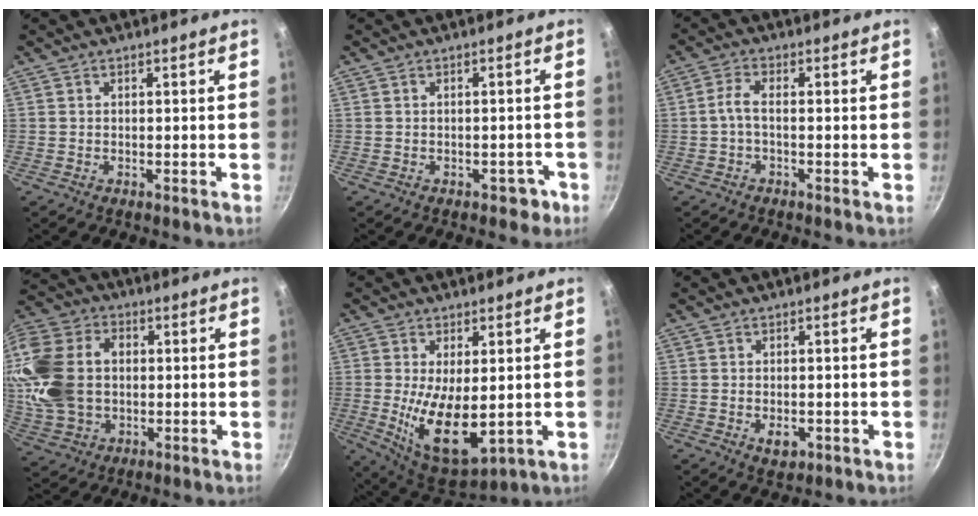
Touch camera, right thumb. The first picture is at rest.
{"total": 2.9, "force": [-1.4, 2.0, 1.5], "torque": [0.003, 0.022, -0.004]}
{"total": 3.0, "force": [-0.6, 1.2, 2.7], "torque": [-0.068, 0.013, -0.018]}
{"total": 18.6, "force": [1.0, 13.7, 12.5], "torque": [-0.238, 0.018, 0.021]}
{"total": 13.1, "force": [-0.6, 6.1, 11.6], "torque": [-0.190, -0.022, 0.007]}
{"total": 3.2, "force": [-0.9, 2.0, 2.3], "torque": [-0.029, 0.000, -0.007]}